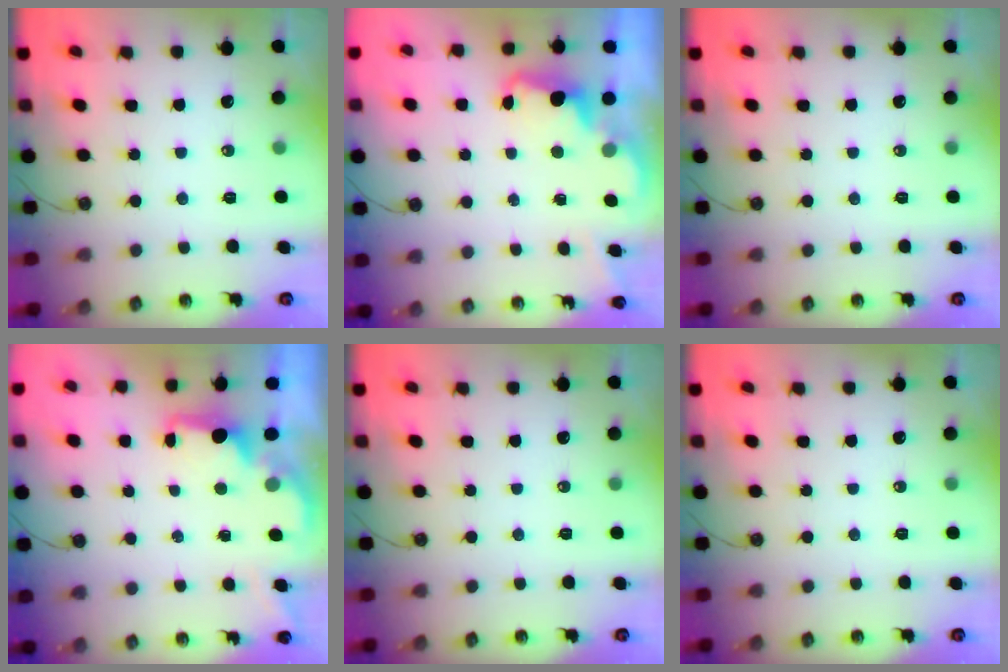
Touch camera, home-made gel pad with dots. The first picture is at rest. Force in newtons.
{"total": 1.5, "press": 1.4, "slide": 0.7}
{"total": 0.0}
{"total": 1.7, "press": 1.5, "slide": 0.8}
{"total": 0.0}
{"total": 0.0}